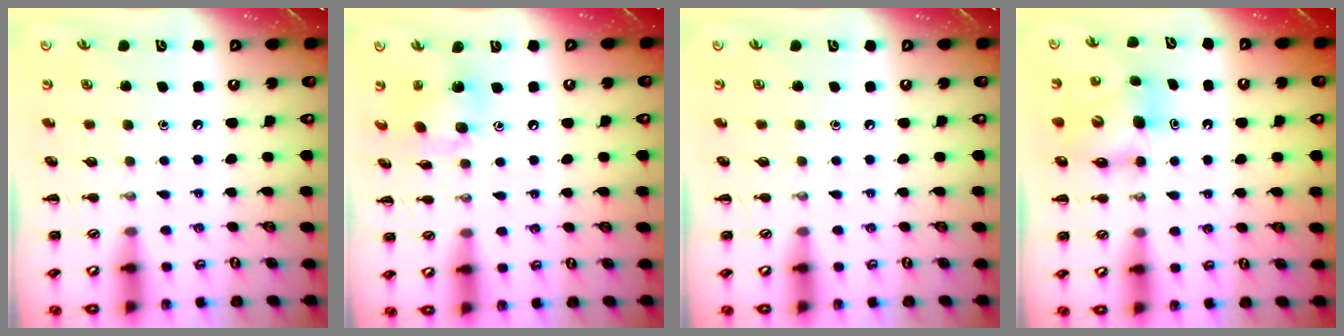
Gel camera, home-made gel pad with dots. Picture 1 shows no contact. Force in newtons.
{"total": 7.2, "press": 7.1, "slide": 1.1}
{"total": 0.0}
{"total": 6.9, "press": 6.9, "slide": 0.4}